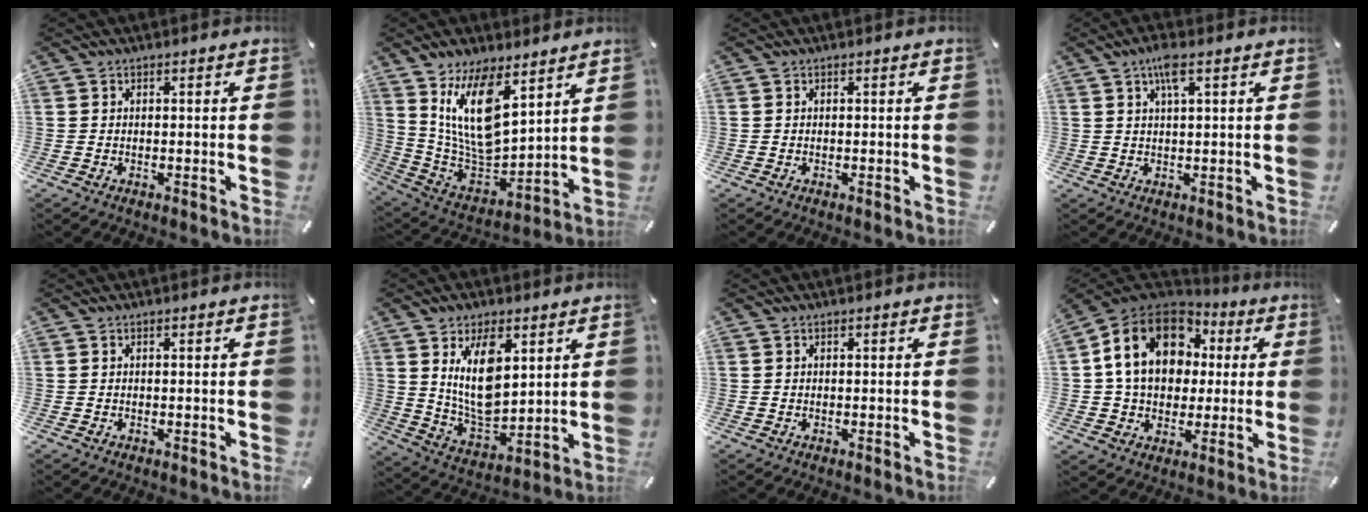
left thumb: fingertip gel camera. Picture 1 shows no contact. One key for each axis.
{"total": 16.7, "fx": 9.5, "fy": 7.6, "fz": 11.4, "tx": -0.255, "ty": -0.065, "tz": 0.167}
{"total": 0.0}
{"total": 4.9, "fx": 2.5, "fy": 1.0, "fz": 4.2, "tx": -0.089, "ty": 0.006, "tz": 0.041}
{"total": 0.0}
{"total": 14.1, "fx": 5.4, "fy": 8.0, "fz": 10.2, "tx": -0.206, "ty": -0.021, "tz": 0.093}
{"total": 0.0}
{"total": 17.3, "fx": 3.5, "fy": 13.8, "fz": 9.8, "tx": -0.185, "ty": 0.006, "tz": 0.067}